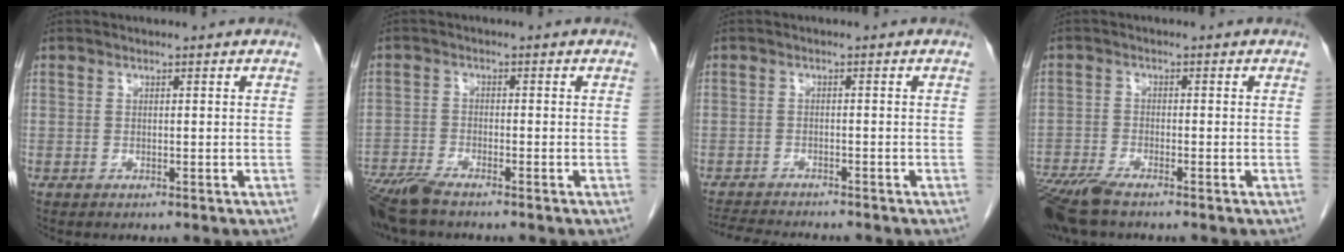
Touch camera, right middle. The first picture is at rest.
{"total": 6.4, "force": [-5.4, 0.8, 3.3], "torque": [-0.064, -0.018, -0.102]}
{"total": 7.2, "force": [-6.8, 0.3, 2.5], "torque": [-0.038, -0.013, -0.108]}
{"total": 7.1, "force": [-5.7, 1.0, 4.1], "torque": [-0.080, -0.018, -0.106]}